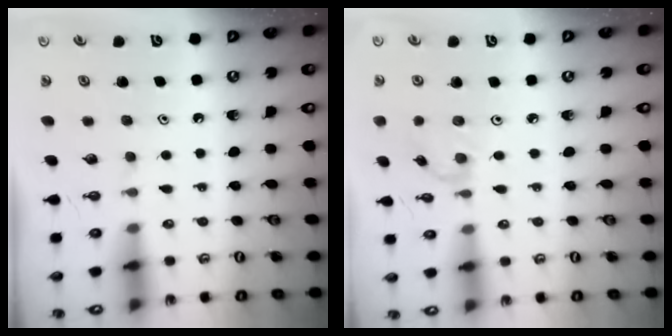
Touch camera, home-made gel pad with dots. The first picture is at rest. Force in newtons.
{"total": 1.5, "press": 1.5, "slide": 0.3}